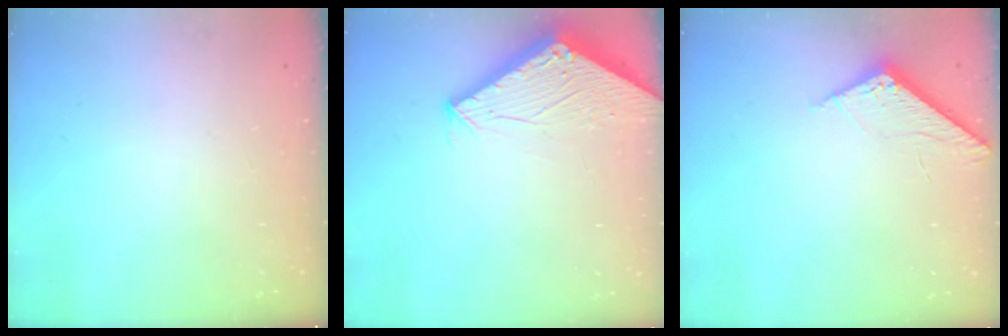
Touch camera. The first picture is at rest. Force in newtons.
{"total": 2.8, "press": 2.8, "slide": 0.1}
{"total": 5.4, "press": 5.4, "slide": 0.1}